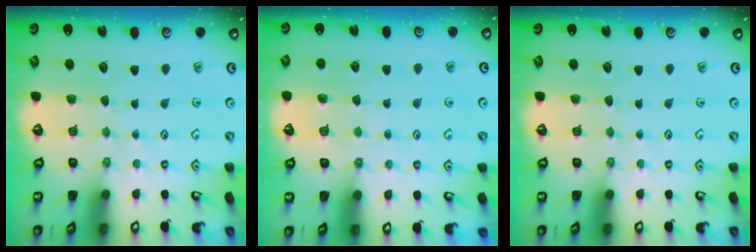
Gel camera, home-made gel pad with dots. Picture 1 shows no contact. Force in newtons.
{"total": 3.2, "press": 3.1, "slide": 0.7}
{"total": 0.0}